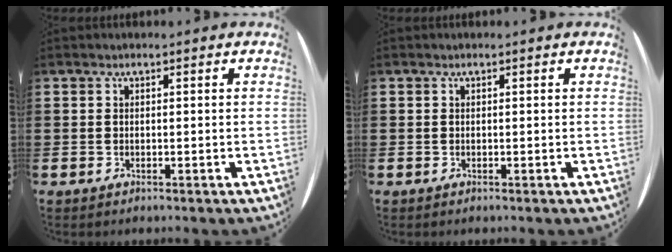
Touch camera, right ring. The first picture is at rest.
{"total": 0.0}